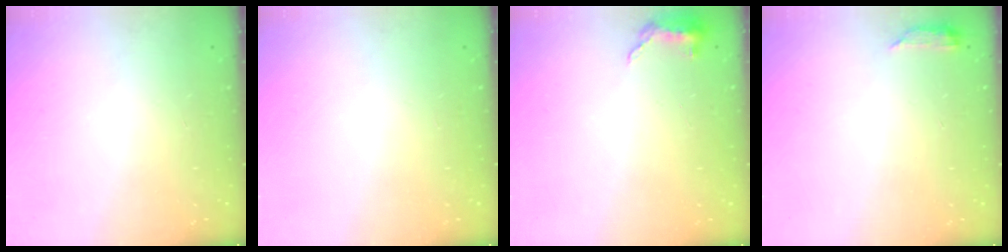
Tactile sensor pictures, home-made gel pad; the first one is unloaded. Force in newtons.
{"total": 0.0}
{"total": 5.7, "press": 5.6, "slide": 1.4}
{"total": 3.5, "press": 3.5, "slide": 0.6}